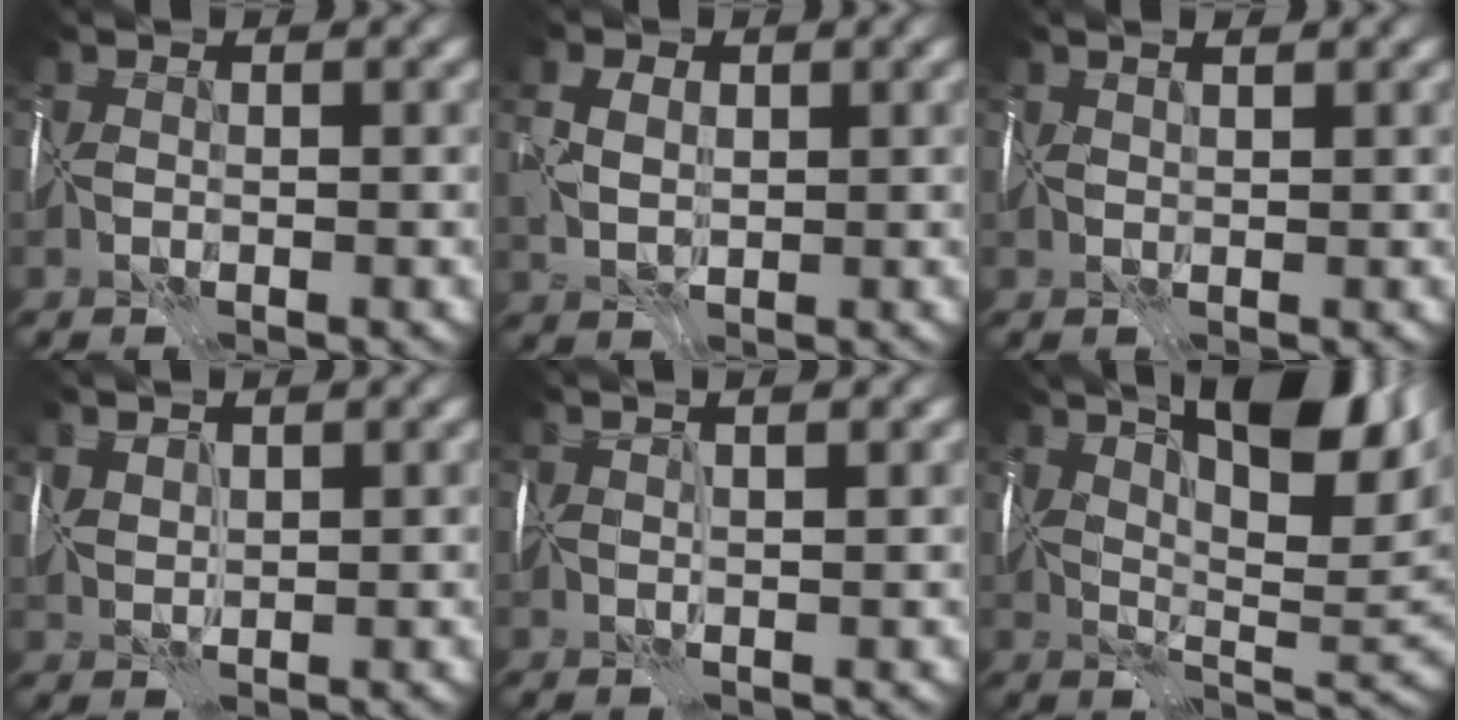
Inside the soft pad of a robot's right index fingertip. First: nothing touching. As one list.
[{"total": 3.9, "force": [1.3, 3.0, 2.1], "torque": [-0.041, 0.024, 0.010]}, {"total": 1.8, "force": [1.5, 0.4, 1.0], "torque": [-0.002, 0.019, 0.009]}, {"total": 2.2, "force": [1.9, 0.7, 0.9], "torque": [-0.026, 0.011, 0.038]}, {"total": 4.3, "force": [2.5, 1.2, 3.4], "torque": [-0.033, 0.033, 0.017]}, {"total": 14.1, "force": [7.3, 4.8, 11.1], "torque": [-0.167, 0.023, 0.114]}]